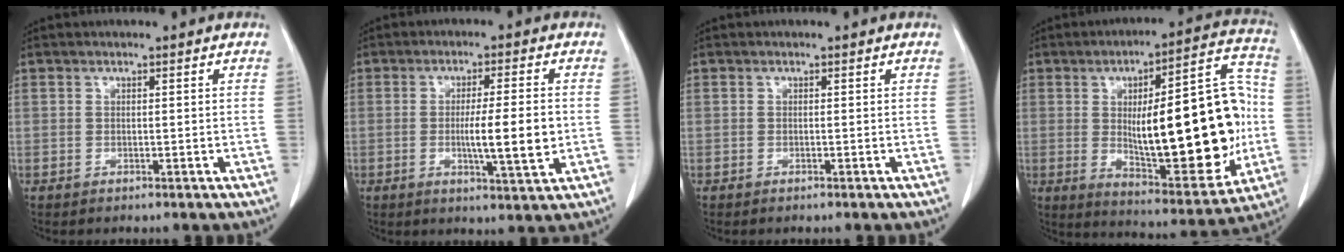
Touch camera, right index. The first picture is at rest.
{"total": 7.8, "force": [-0.9, 0.3, 7.8], "torque": [-0.124, -0.012, -0.014]}
{"total": 0.0}
{"total": 25.3, "force": [-0.9, 7.2, 24.2], "torque": [-0.327, 0.018, 0.002]}